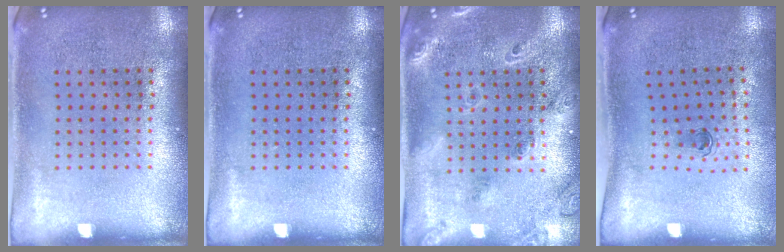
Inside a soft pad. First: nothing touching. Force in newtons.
{"total": 0.0}
{"total": 1.8, "press": 1.5, "slide": 1.0}
{"total": 0.6, "press": 0.3, "slide": 0.5}